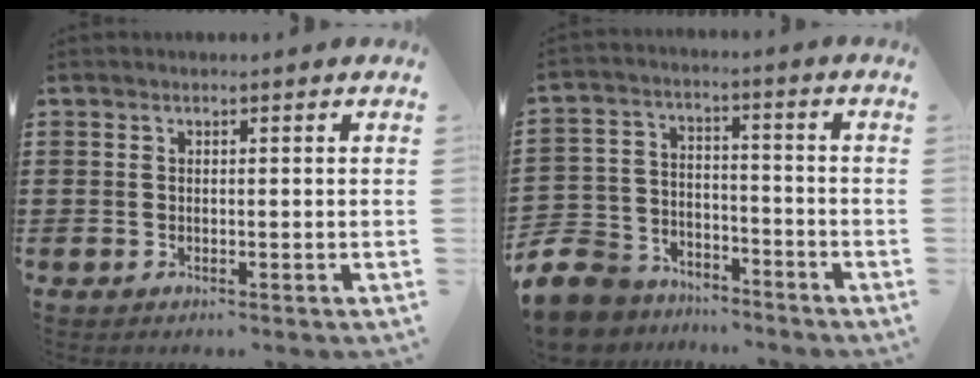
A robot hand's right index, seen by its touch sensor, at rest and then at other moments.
{"total": 8.7, "force": [-8.0, 3.1, 1.2], "torque": [-0.056, 0.016, -0.163]}